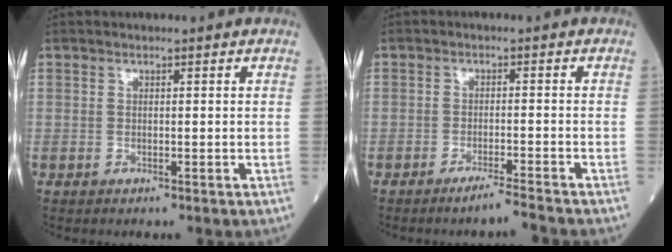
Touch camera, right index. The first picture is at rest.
{"total": 3.5, "force": [-3.0, -1.0, 1.6], "torque": [-0.030, -0.008, -0.053]}